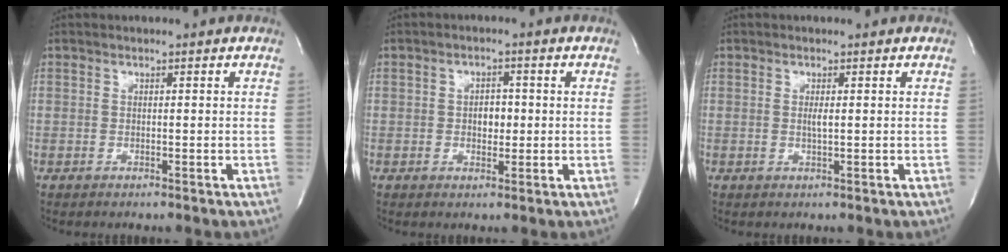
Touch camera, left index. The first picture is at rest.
{"total": 2.9, "force": [-0.1, 1.8, 2.2], "torque": [-0.031, 0.002, -0.001]}
{"total": 1.1, "force": [0.1, 0.0, 1.1], "torque": [-0.027, -0.003, 0.002]}